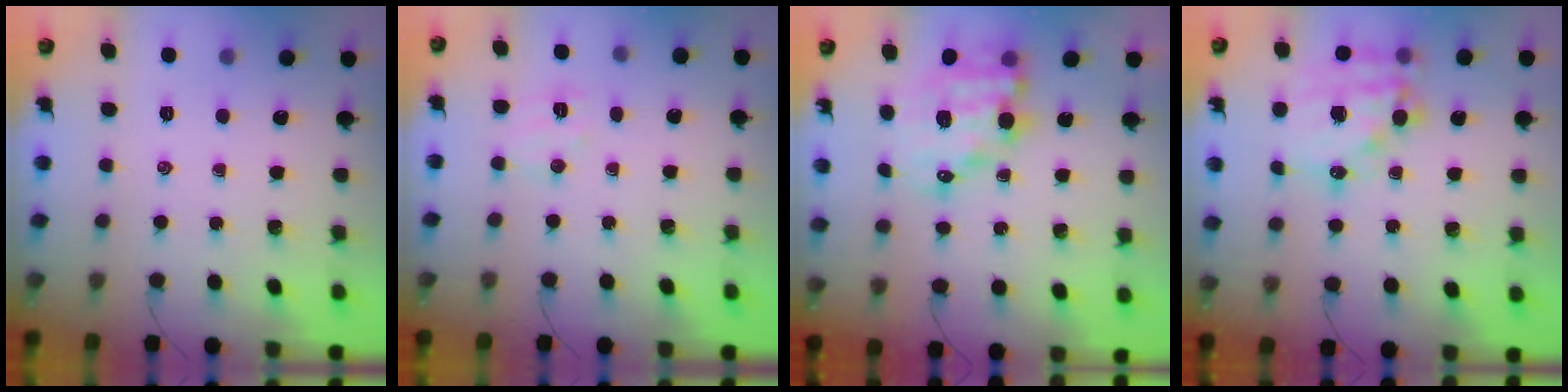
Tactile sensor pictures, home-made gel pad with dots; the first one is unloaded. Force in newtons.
{"total": 6.3, "press": 6.2, "slide": 1.1}
{"total": 12.7, "press": 12.4, "slide": 2.9}
{"total": 16.2, "press": 15.7, "slide": 4.0}